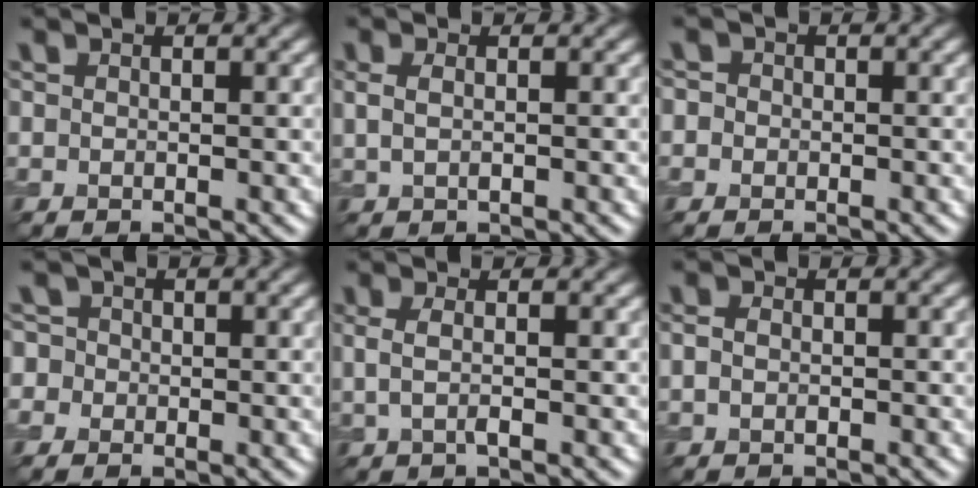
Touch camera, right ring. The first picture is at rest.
{"total": 0.9, "force": [0.3, 0.3, 0.8], "torque": [-0.020, 0.006, 0.005]}
{"total": 1.2, "force": [-0.5, 1.1, 0.2], "torque": [0.006, 0.007, -0.018]}
{"total": 2.2, "force": [-0.4, 2.1, 0.4], "torque": [0.005, 0.022, -0.034]}
{"total": 1.4, "force": [0.1, 0.3, 1.3], "torque": [-0.031, 0.004, 0.001]}
{"total": 0.9, "force": [-0.3, 0.6, 0.6], "torque": [-0.013, 0.006, -0.009]}